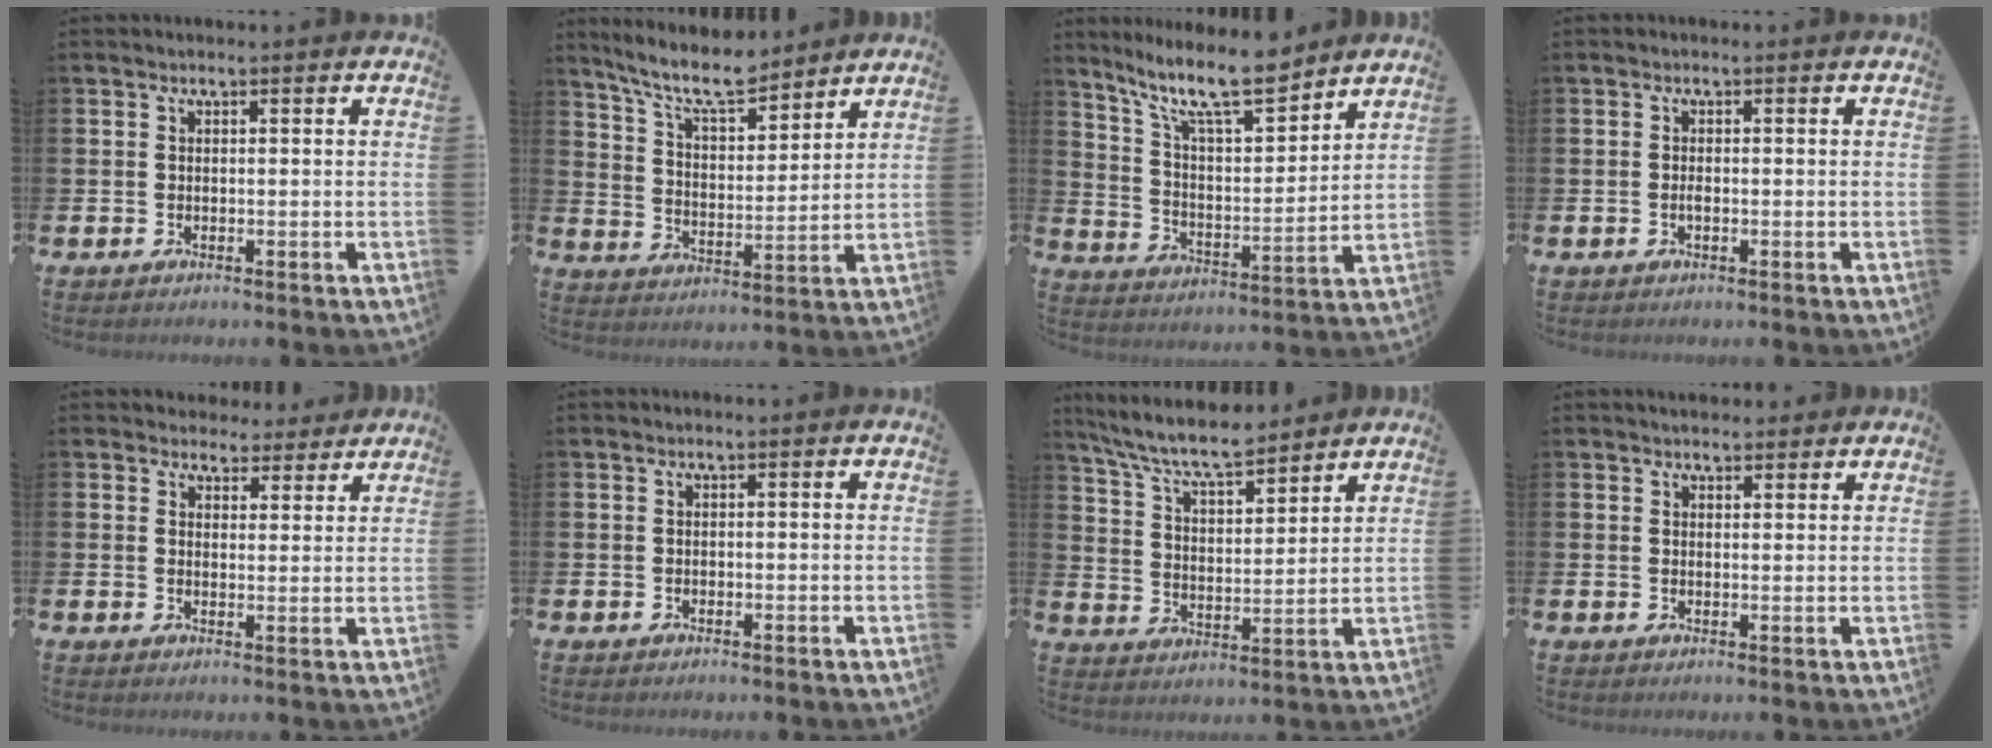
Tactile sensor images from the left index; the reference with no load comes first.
{"total": 9.0, "force": [8.0, 1.8, 3.6], "torque": [-0.095, -0.039, 0.144]}
{"total": 11.8, "force": [10.1, 2.3, 5.8], "torque": [-0.134, -0.054, 0.177]}
{"total": 0.8, "force": [-0.4, 0.4, 0.7], "torque": [-0.013, -0.001, -0.007]}
{"total": 3.7, "force": [3.4, 1.6, -0.1], "torque": [-0.004, -0.020, 0.059]}
{"total": 0.0}
{"total": 8.2, "force": [7.4, 1.3, 3.1], "torque": [-0.095, -0.039, 0.133]}
{"total": 2.3, "force": [2.2, 0.6, 0.0], "torque": [0.003, -0.008, 0.039]}